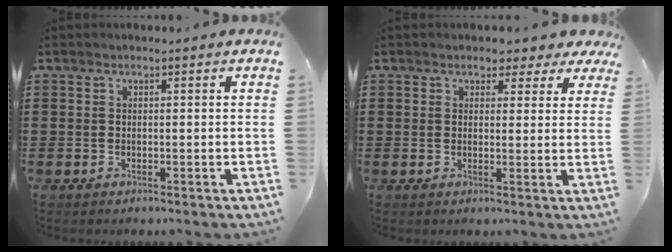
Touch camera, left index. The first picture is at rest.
{"total": 2.5, "force": [1.9, 1.4, 0.8], "torque": [-0.010, -0.003, 0.029]}